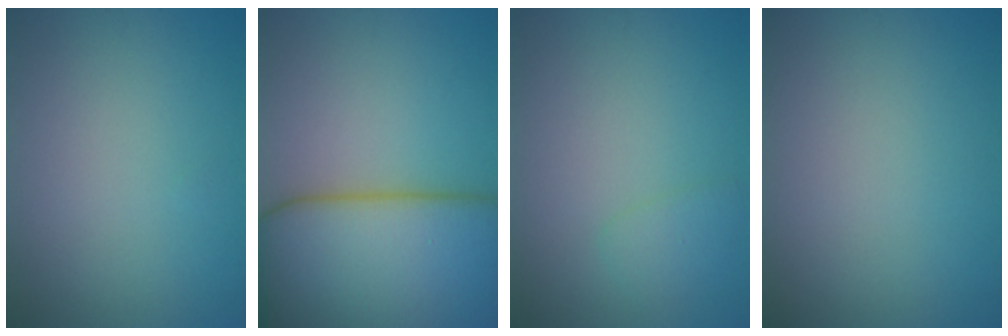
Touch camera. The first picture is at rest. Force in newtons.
{"total": 16.4, "press": 16.4, "slide": 1.0}
{"total": 1.3, "press": 1.3, "slide": 0.0}
{"total": 0.0}